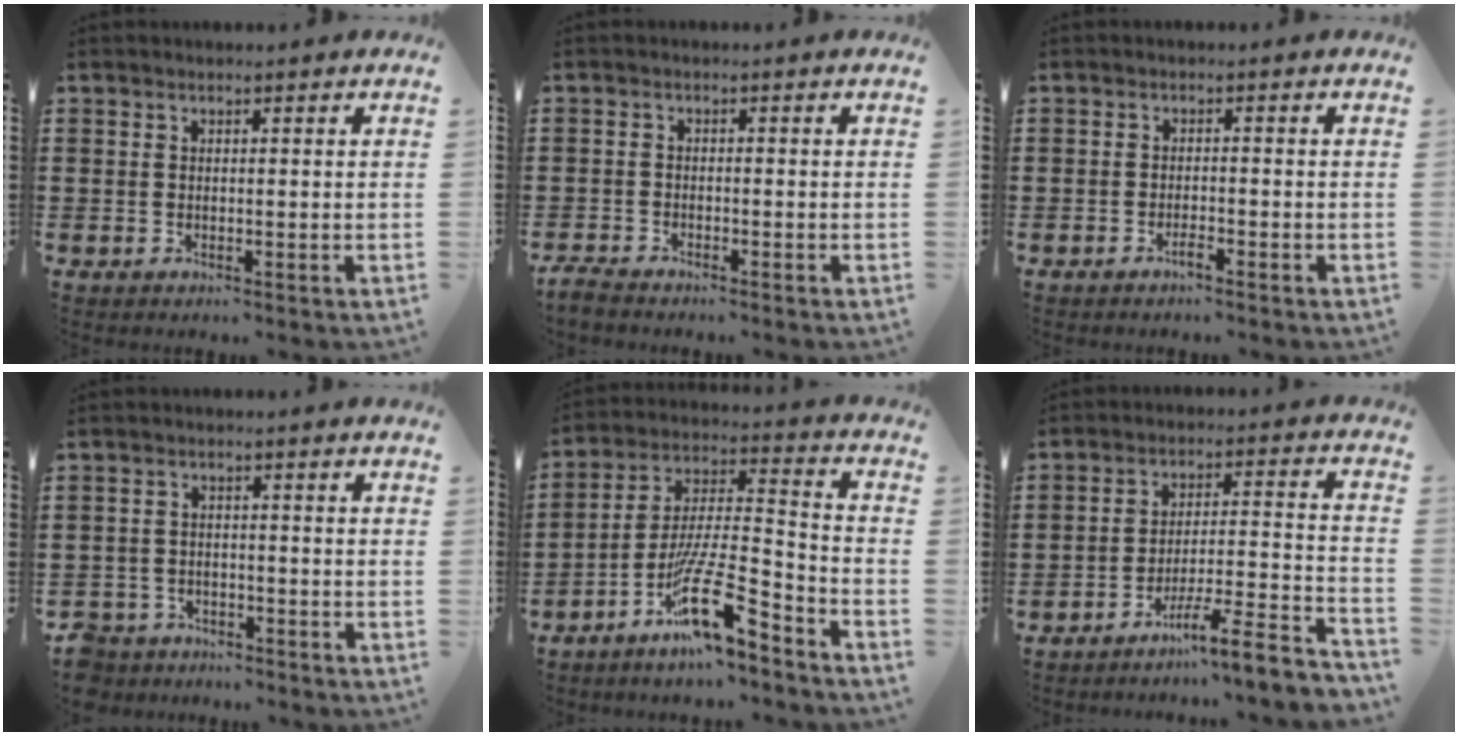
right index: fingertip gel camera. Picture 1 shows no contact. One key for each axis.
{"total": 1.9, "fx": -1.9, "fy": 0.1, "fz": 0.2, "tx": -0.006, "ty": 0.001, "tz": -0.039}
{"total": 1.6, "fx": -1.2, "fy": 0.2, "fz": 1.0, "tx": -0.018, "ty": -0.003, "tz": -0.022}
{"total": 3.3, "fx": -3.1, "fy": 1.1, "fz": 0.1, "tx": -0.015, "ty": 0.001, "tz": -0.069}
{"total": 14.2, "fx": -9.6, "fy": 2.4, "fz": 10.2, "tx": -0.190, "ty": 0.019, "tz": -0.176}
{"total": 7.8, "fx": -6.2, "fy": 0.4, "fz": 4.8, "tx": -0.075, "ty": -0.006, "tz": -0.119}